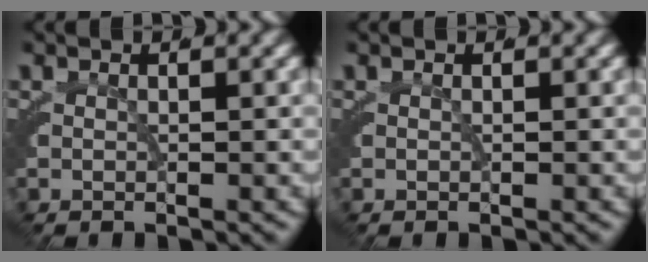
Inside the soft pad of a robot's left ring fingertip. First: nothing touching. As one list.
[{"total": 0.0}]